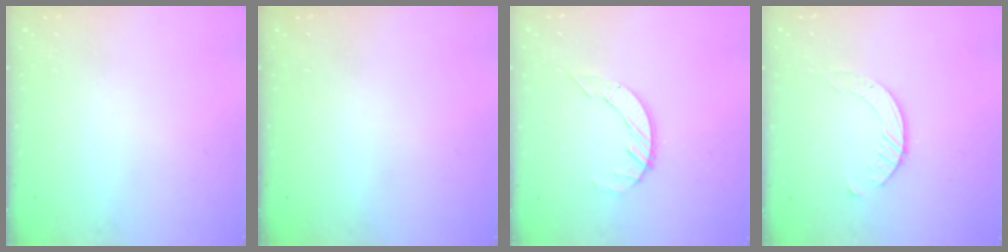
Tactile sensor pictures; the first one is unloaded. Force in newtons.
{"total": 0.0}
{"total": 3.4, "press": 3.4, "slide": 0.4}
{"total": 2.6, "press": 2.6, "slide": 0.3}